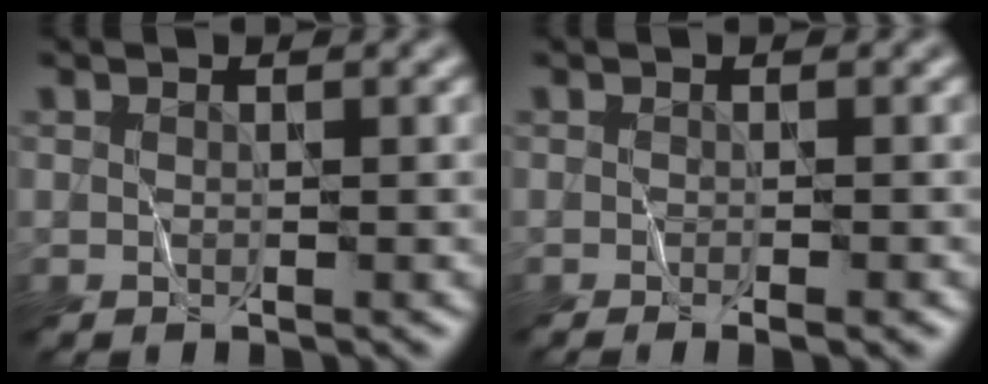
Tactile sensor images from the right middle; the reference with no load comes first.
{"total": 1.8, "force": [-1.0, 0.2, 1.4], "torque": [-0.016, -0.005, -0.015]}